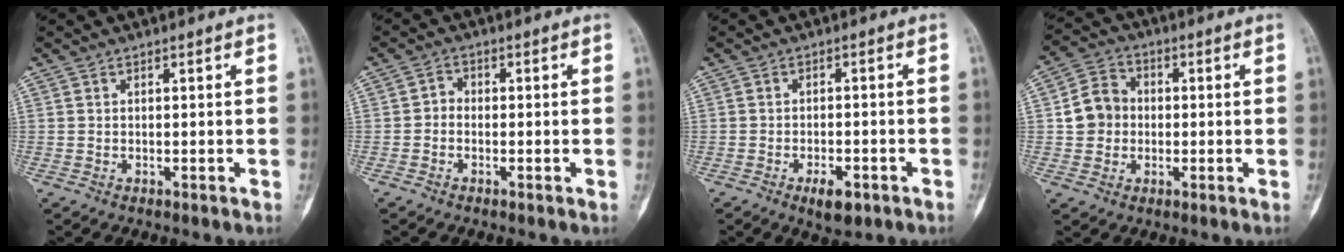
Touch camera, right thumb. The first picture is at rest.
{"total": 1.9, "force": [-0.7, 1.6, 0.8], "torque": [0.003, 0.007, -0.023]}
{"total": 4.6, "force": [-2.6, 1.9, 3.3], "torque": [-0.044, 0.007, -0.034]}
{"total": 7.4, "force": [-0.2, 6.6, 3.3], "torque": [-0.038, 0.017, -0.015]}